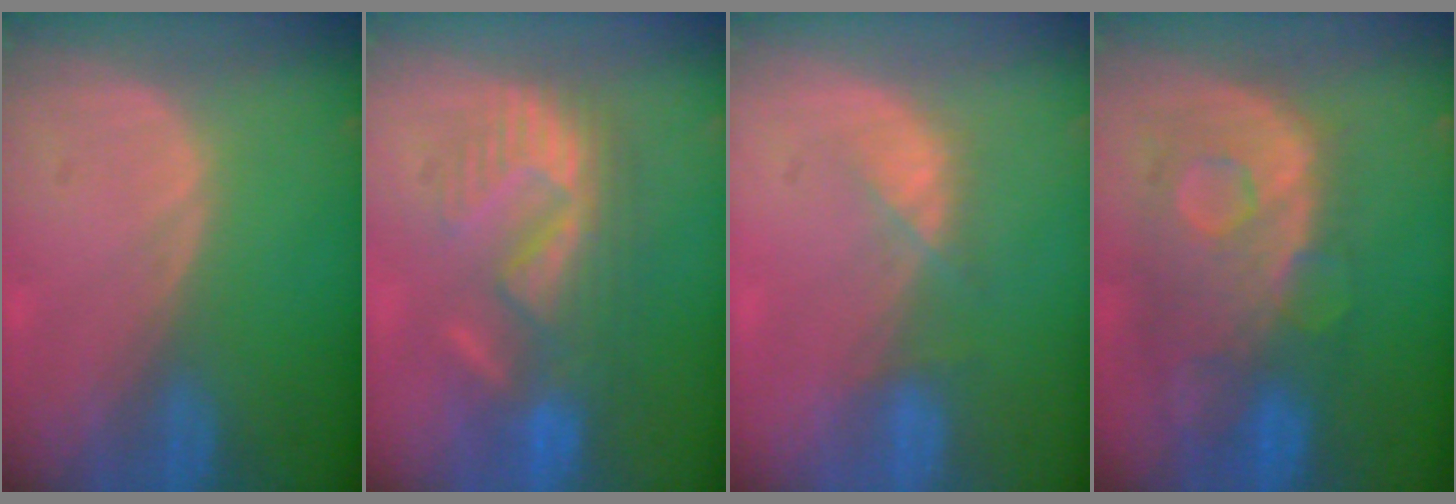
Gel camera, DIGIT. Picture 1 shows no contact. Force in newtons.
{"total": 8.7, "press": 8.6, "slide": 1.4}
{"total": 2.9, "press": 2.9, "slide": 0.7}
{"total": 11.2, "press": 9.7, "slide": 5.6}